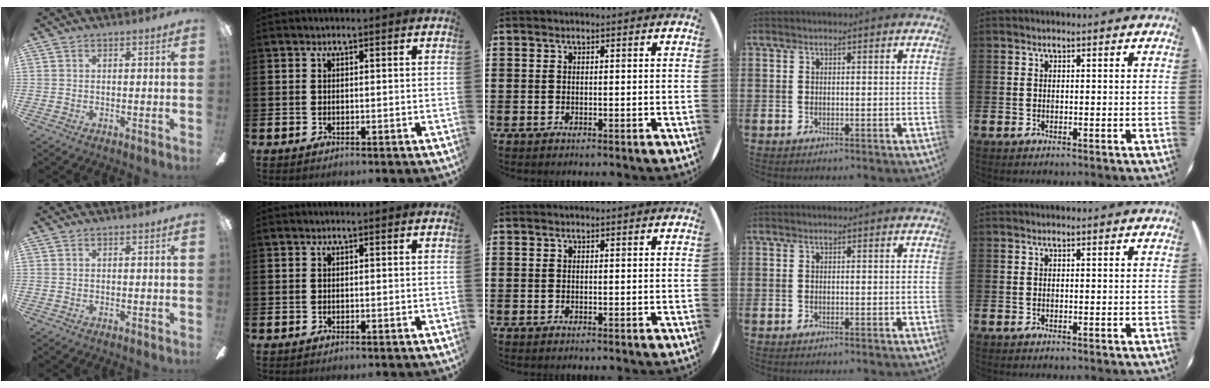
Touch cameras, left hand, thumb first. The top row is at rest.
{}